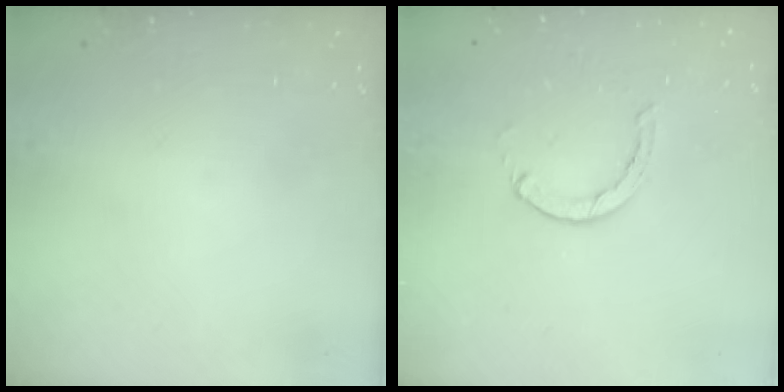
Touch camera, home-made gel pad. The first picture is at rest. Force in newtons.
{"total": 1.3, "press": 1.3, "slide": 0.3}